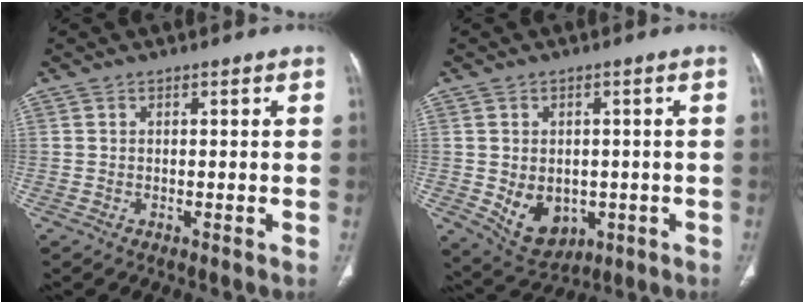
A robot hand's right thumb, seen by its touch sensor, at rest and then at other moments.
{"total": 9.0, "force": [-1.8, 6.8, 5.6], "torque": [-0.068, -0.002, -0.004]}